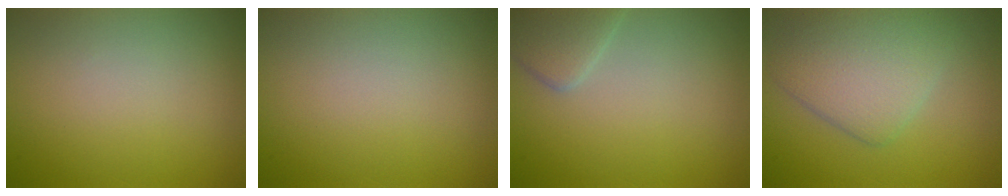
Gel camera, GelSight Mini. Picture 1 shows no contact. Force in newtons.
{"total": 0.0}
{"total": 2.6, "press": 2.6, "slide": 0.1}
{"total": 4.8, "press": 4.8, "slide": 0.1}